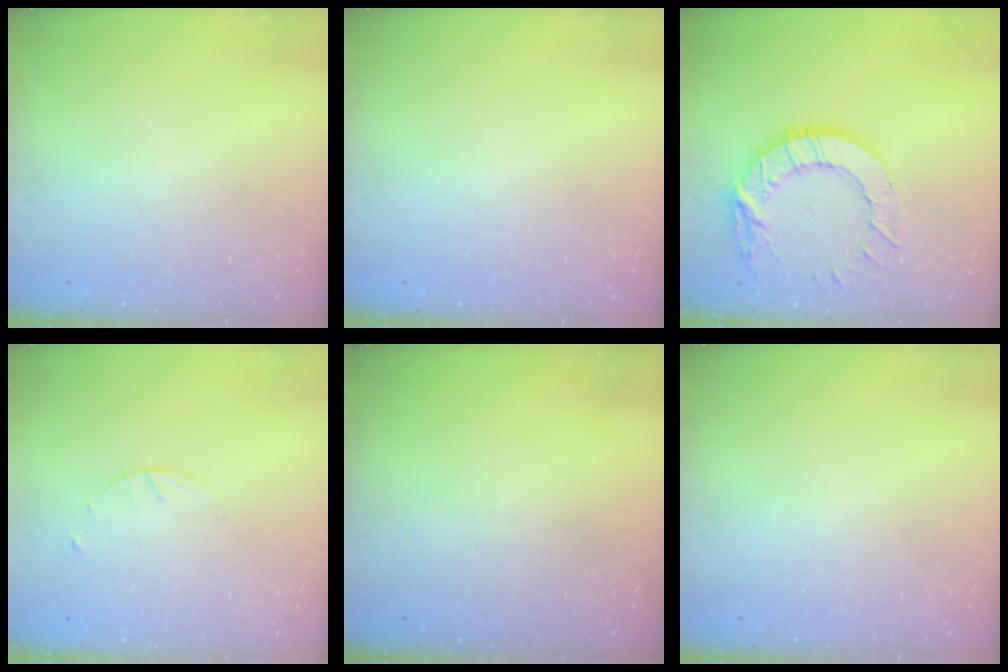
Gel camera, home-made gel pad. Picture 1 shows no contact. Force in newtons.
{"total": 0.0}
{"total": 15.3, "press": 15.2, "slide": 1.3}
{"total": 1.6, "press": 1.6, "slide": 0.2}
{"total": 0.0}
{"total": 0.0}